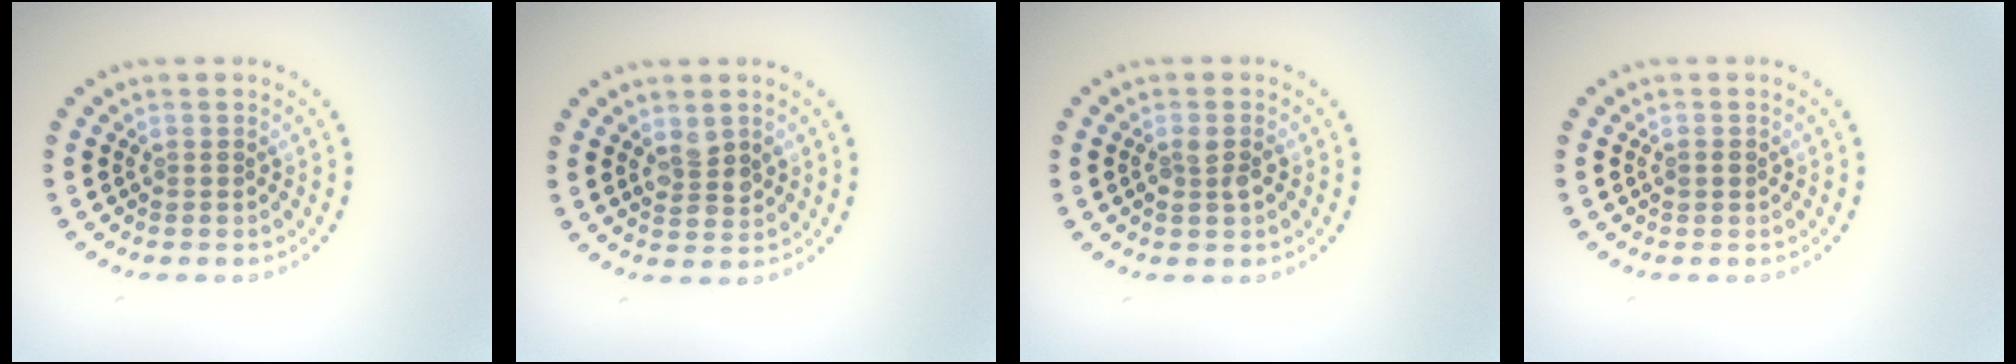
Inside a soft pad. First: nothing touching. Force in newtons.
{"total": 2.2, "press": 2.1, "slide": 0.4}
{"total": 1.4, "press": 1.3, "slide": 0.4}
{"total": 0.7, "press": 0.7, "slide": 0.0}